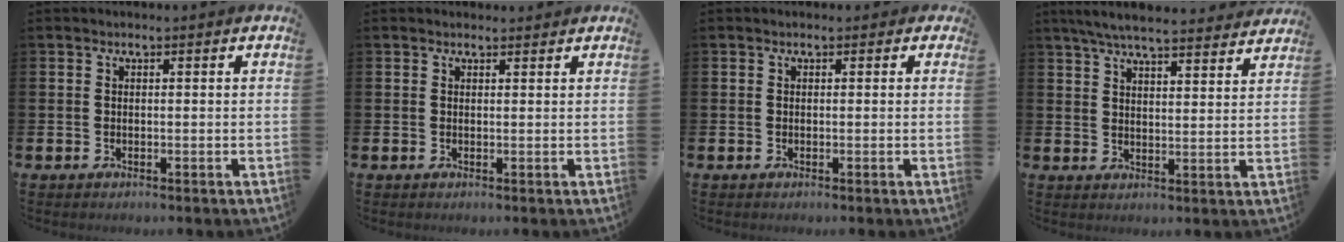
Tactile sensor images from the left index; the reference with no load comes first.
{"total": 0.8, "force": [0.7, 0.3, 0.1], "torque": [0.010, -0.001, 0.010]}
{"total": 0.7, "force": [0.1, 0.6, 0.4], "torque": [-0.006, 0.010, -0.002]}
{"total": 6.4, "force": [6.1, 0.7, 1.8], "torque": [-0.052, -0.031, 0.109]}